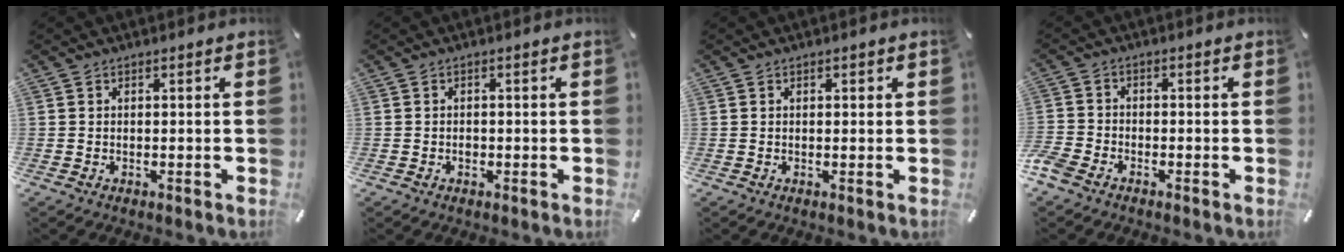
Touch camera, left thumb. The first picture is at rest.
{"total": 0.9, "force": [-0.3, 0.7, 0.5], "torque": [-0.011, 0.002, -0.006]}
{"total": 0.6, "force": [0.2, 0.4, 0.4], "torque": [-0.009, 0.004, 0.001]}
{"total": 3.7, "force": [-2.8, 2.0, 1.4], "torque": [-0.038, 0.009, -0.057]}